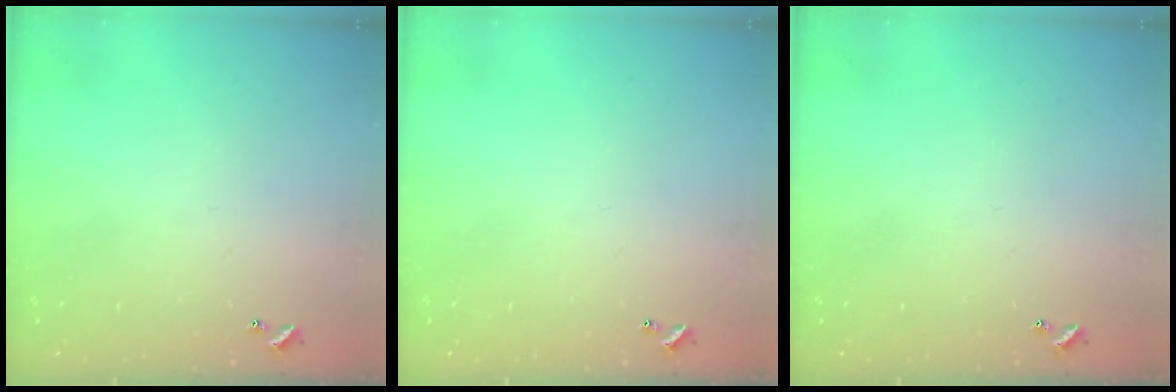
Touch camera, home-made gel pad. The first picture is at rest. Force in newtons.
{"total": 0.0}
{"total": 0.0}